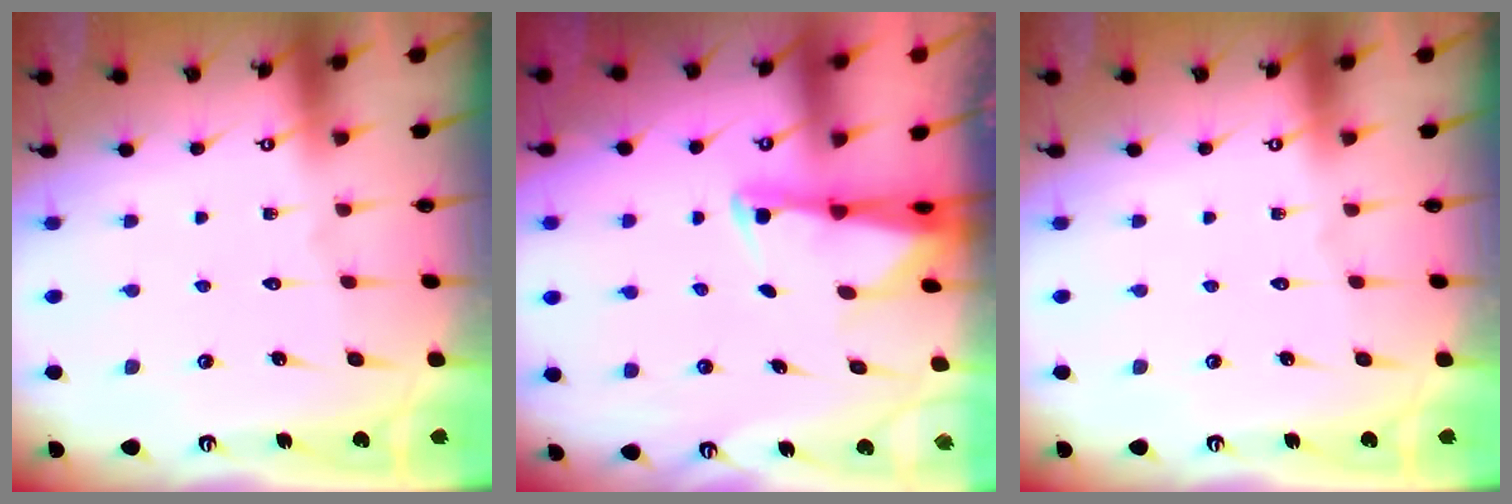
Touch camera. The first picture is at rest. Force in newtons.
{"total": 2.5, "press": 2.5, "slide": 0.5}
{"total": 0.0}